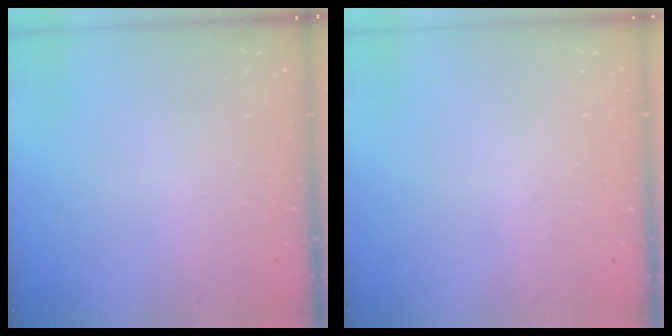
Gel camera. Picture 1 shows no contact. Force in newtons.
{"total": 0.0}